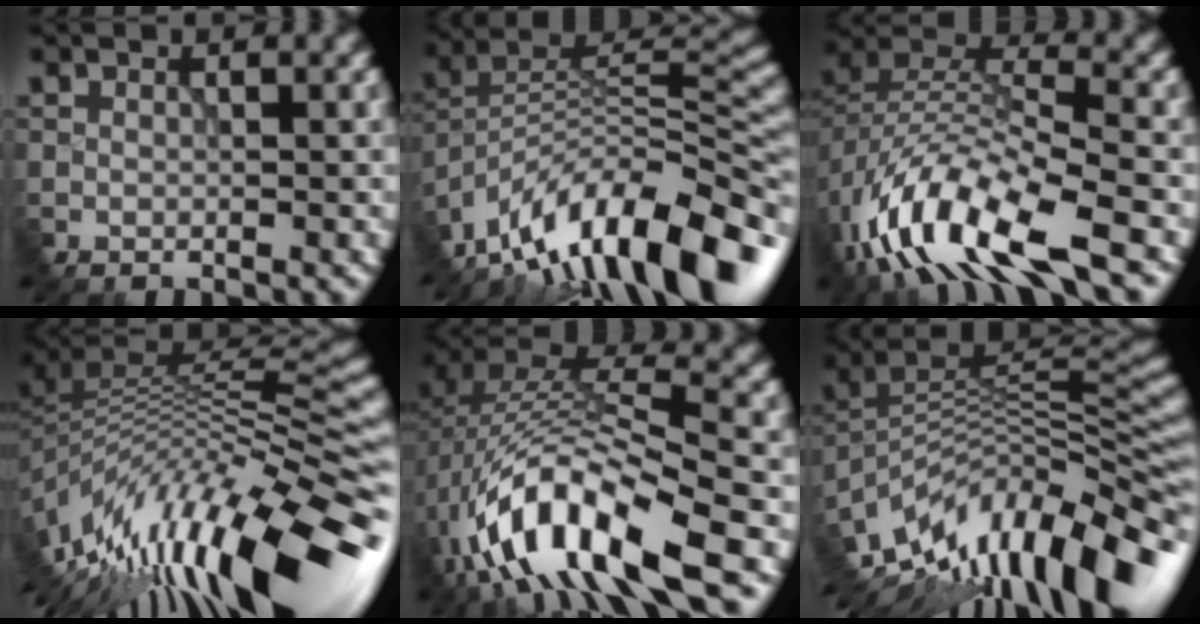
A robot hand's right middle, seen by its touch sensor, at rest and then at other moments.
{"total": 13.3, "force": [-8.8, 4.5, 8.9], "torque": [-0.155, 0.040, -0.164]}
{"total": 10.8, "force": [-6.2, 4.2, 7.8], "torque": [-0.151, -0.003, -0.125]}
{"total": 13.9, "force": [-5.0, 5.1, 12.0], "torque": [-0.209, 0.020, -0.092]}
{"total": 11.9, "force": [-5.2, 4.3, 9.8], "torque": [-0.188, 0.007, -0.093]}
{"total": 13.7, "force": [-7.9, 4.8, 10.1], "torque": [-0.184, 0.021, -0.139]}